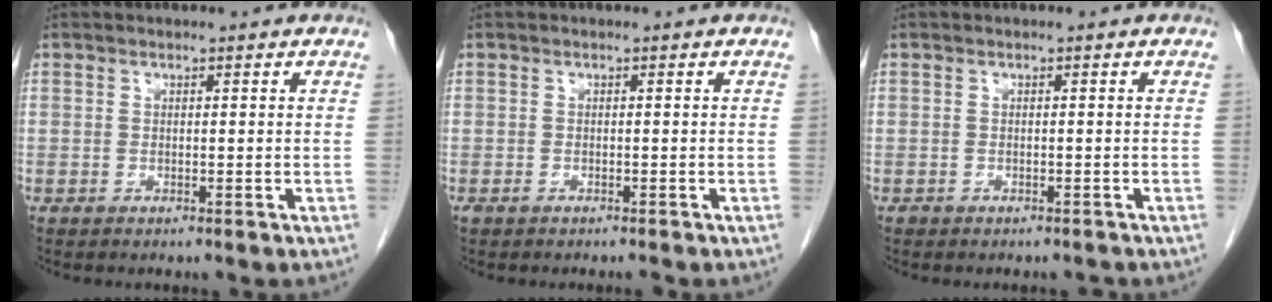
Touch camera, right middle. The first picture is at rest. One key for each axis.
{"total": 0.8, "fx": -0.7, "fy": 0.2, "fz": 0.4, "tx": -0.010, "ty": -0.002, "tz": -0.009}
{"total": 1.4, "fx": -1.2, "fy": 0.7, "fz": 0.1, "tx": -0.002, "ty": 0.001, "tz": -0.017}